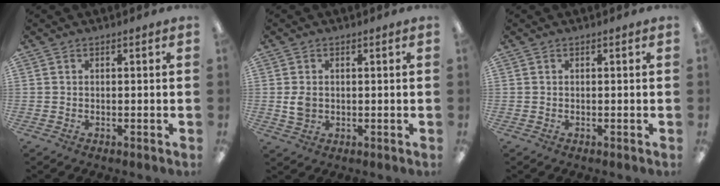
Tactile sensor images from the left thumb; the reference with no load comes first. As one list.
[{"total": 3.5, "force": [0.1, 2.8, 2.1], "torque": [-0.039, -0.001, -0.001]}, {"total": 0.0}]